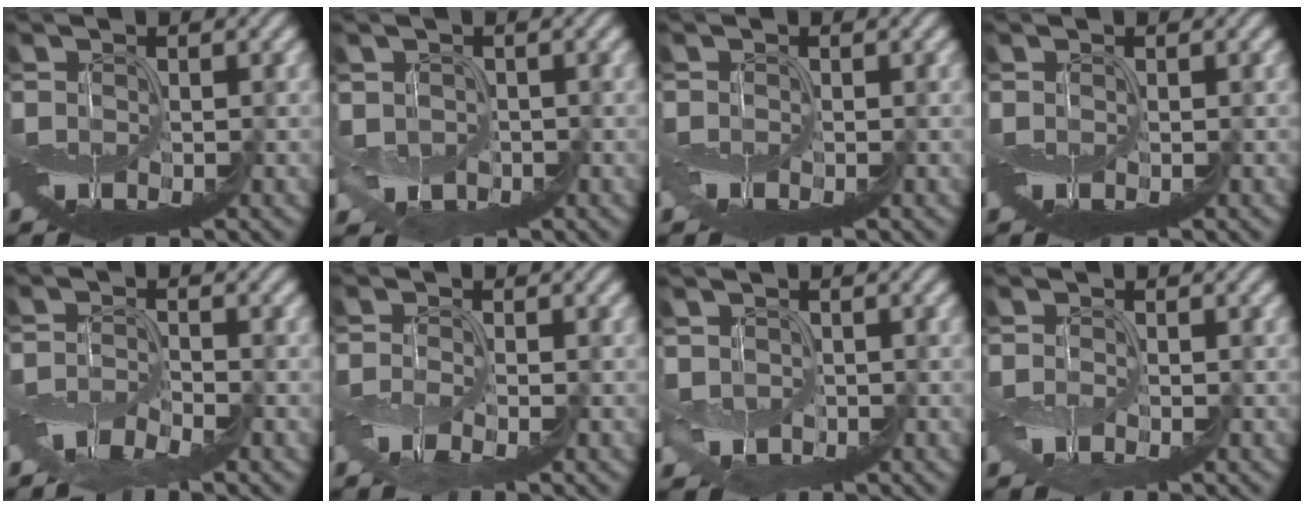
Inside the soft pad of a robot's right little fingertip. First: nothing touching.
{"total": 1.4, "force": [0.7, 1.1, 0.5], "torque": [-0.006, -0.002, 0.014]}
{"total": 0.6, "force": [-0.3, -0.3, -0.5], "torque": [0.009, 0.001, -0.006]}
{"total": 0.0}
{"total": 1.9, "force": [-1.6, -0.7, -0.7], "torque": [0.014, 0.007, -0.036]}
{"total": 1.3, "force": [-0.8, -0.8, -0.6], "torque": [0.011, 0.003, -0.018]}
{"total": 1.0, "force": [0.7, 0.7, 0.2], "torque": [-0.003, -0.002, 0.012]}
{"total": 1.1, "force": [-0.1, -0.6, -0.9], "torque": [0.018, 0.002, -0.003]}